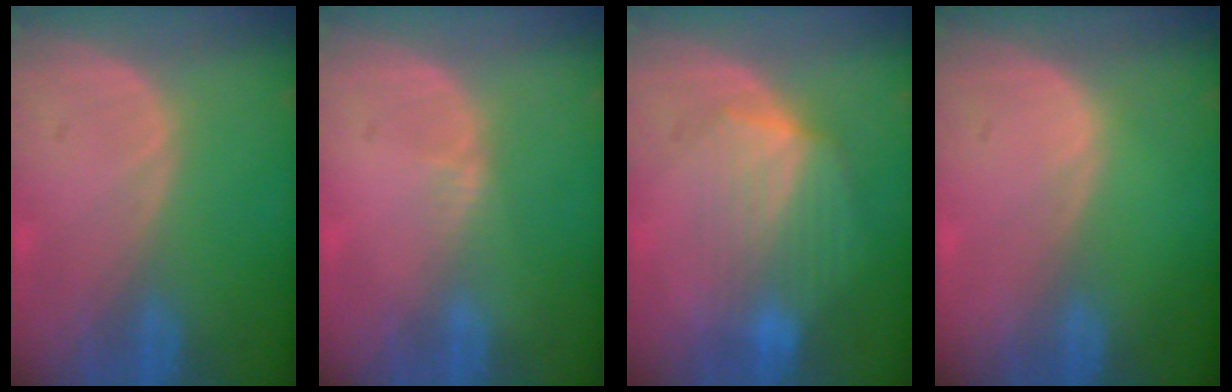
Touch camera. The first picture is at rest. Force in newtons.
{"total": 0.8, "press": 0.8, "slide": 0.4}
{"total": 7.3, "press": 6.9, "slide": 2.3}
{"total": 0.0}